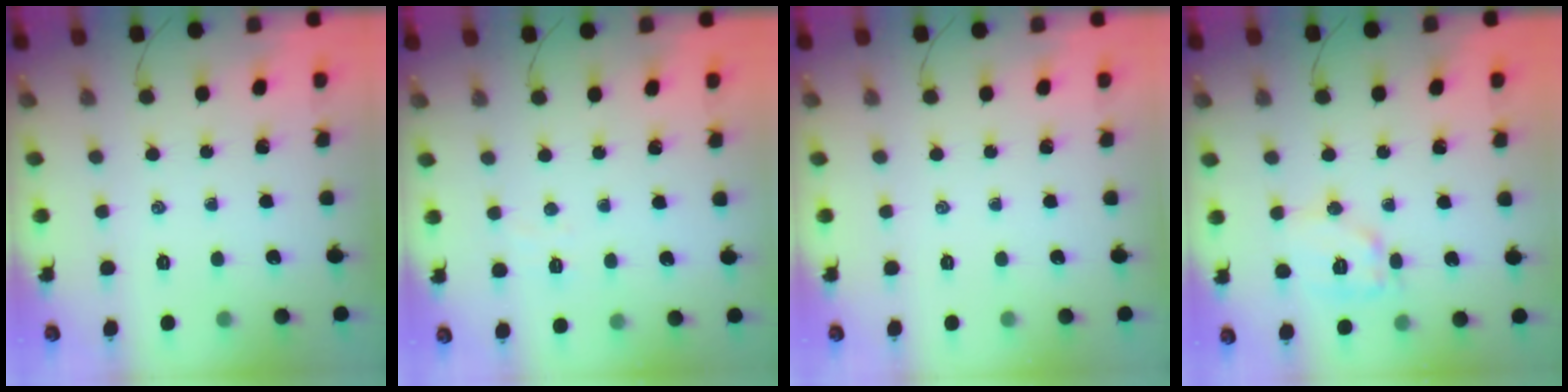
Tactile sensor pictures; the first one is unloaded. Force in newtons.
{"total": 2.5, "press": 2.4, "slide": 0.8}
{"total": 0.0}
{"total": 10.3, "press": 10.3, "slide": 0.3}